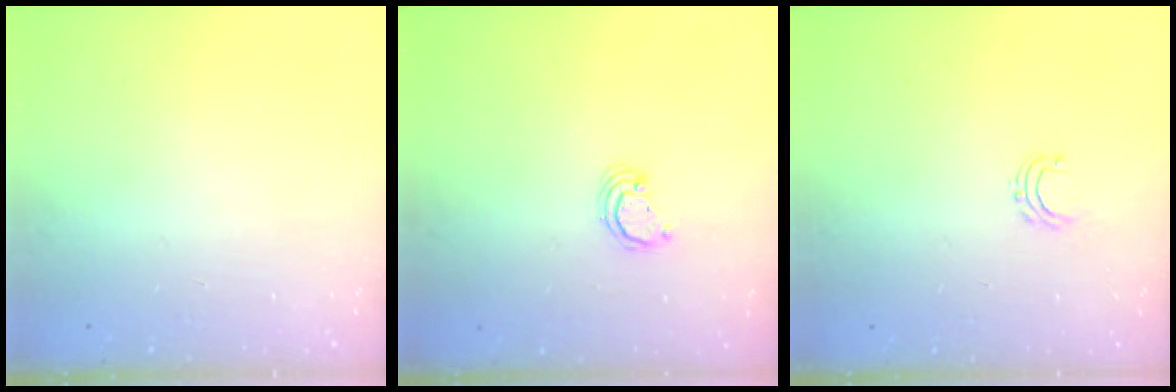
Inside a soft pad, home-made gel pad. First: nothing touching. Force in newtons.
{"total": 2.2, "press": 2.2, "slide": 0.2}
{"total": 4.0, "press": 4.0, "slide": 0.3}